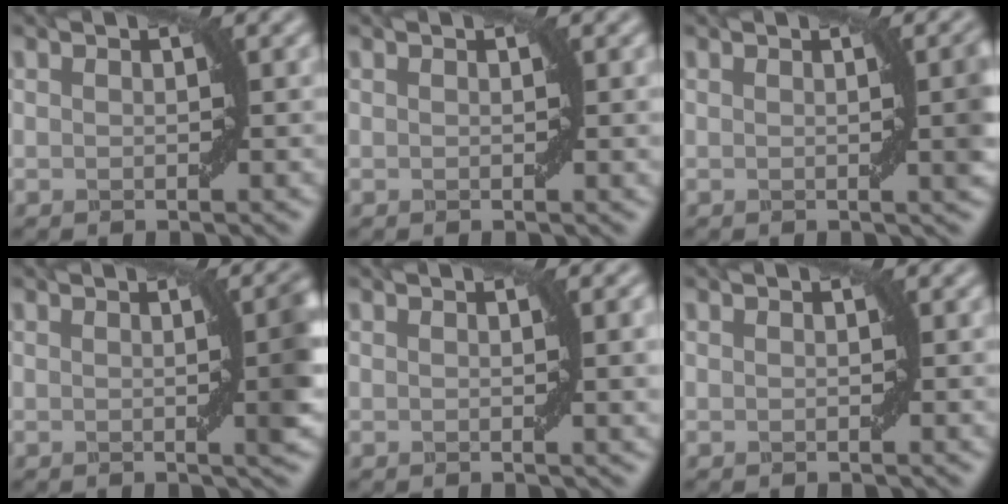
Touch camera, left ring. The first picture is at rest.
{"total": 0.7, "force": [0.2, 0.0, 0.7], "torque": [-0.008, -0.001, 0.003]}
{"total": 3.5, "force": [0.3, 0.7, 3.5], "torque": [-0.034, 0.008, 0.003]}
{"total": 4.7, "force": [0.2, 1.1, 4.5], "torque": [-0.044, 0.009, 0.001]}
{"total": 2.7, "force": [0.5, 0.5, 2.7], "torque": [-0.030, 0.001, 0.008]}
{"total": 0.0}